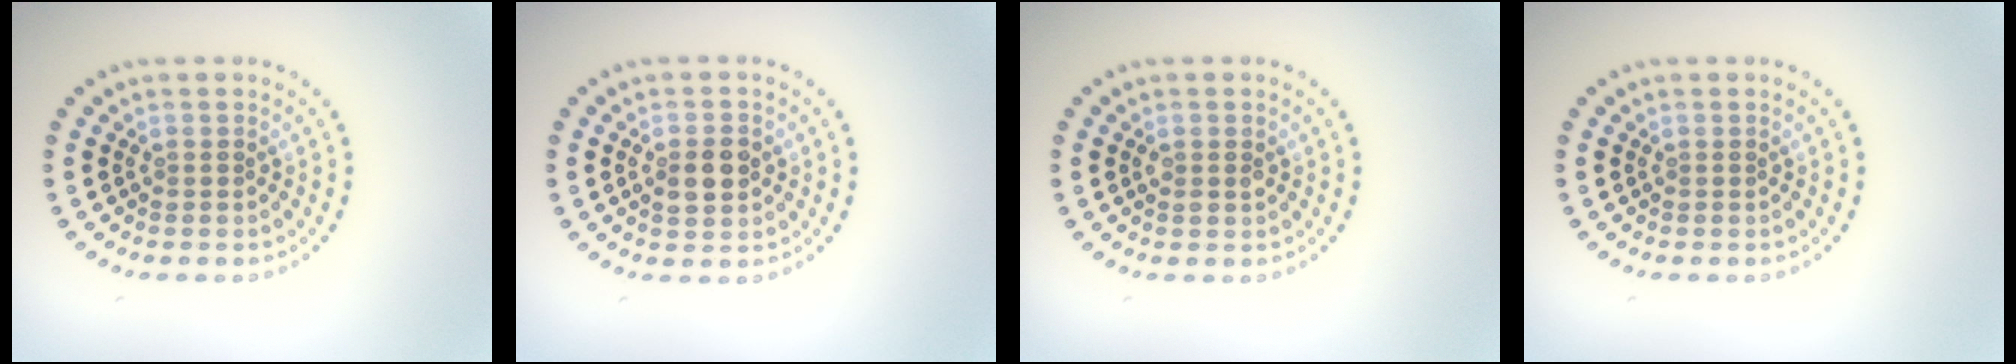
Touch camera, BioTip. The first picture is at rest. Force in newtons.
{"total": 2.8, "press": 2.8, "slide": 0.1}
{"total": 1.1, "press": 1.1, "slide": 0.2}
{"total": 0.0}